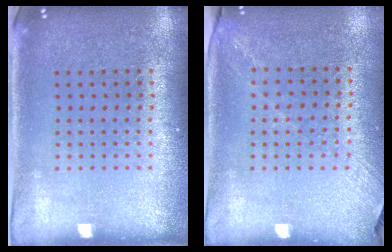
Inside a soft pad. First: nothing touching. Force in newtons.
{"total": 1.3, "press": 1.0, "slide": 0.9}